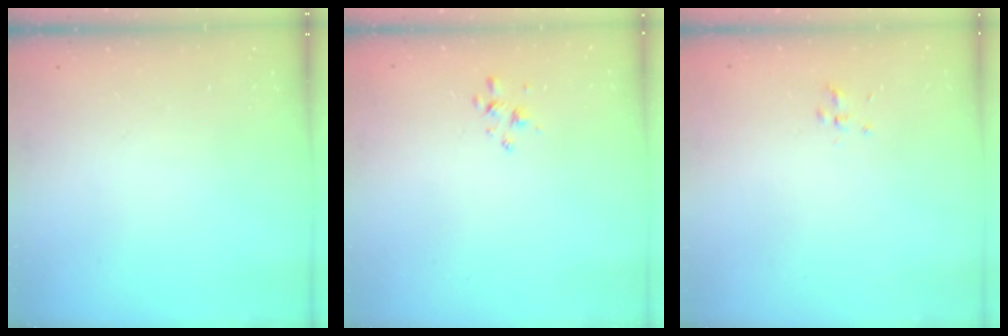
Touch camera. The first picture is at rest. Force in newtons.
{"total": 2.1, "press": 2.0, "slide": 0.6}
{"total": 2.0, "press": 1.8, "slide": 0.8}